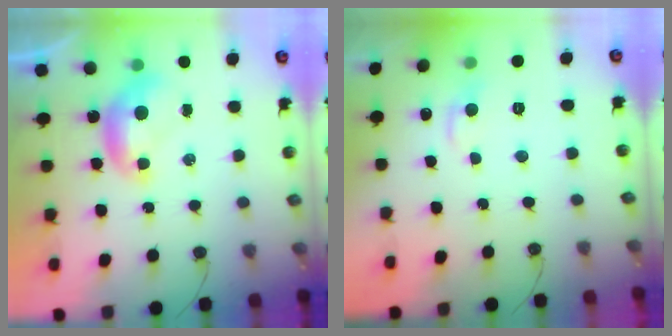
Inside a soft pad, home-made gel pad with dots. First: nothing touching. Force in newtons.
{"total": 1.6, "press": 1.3, "slide": 0.8}